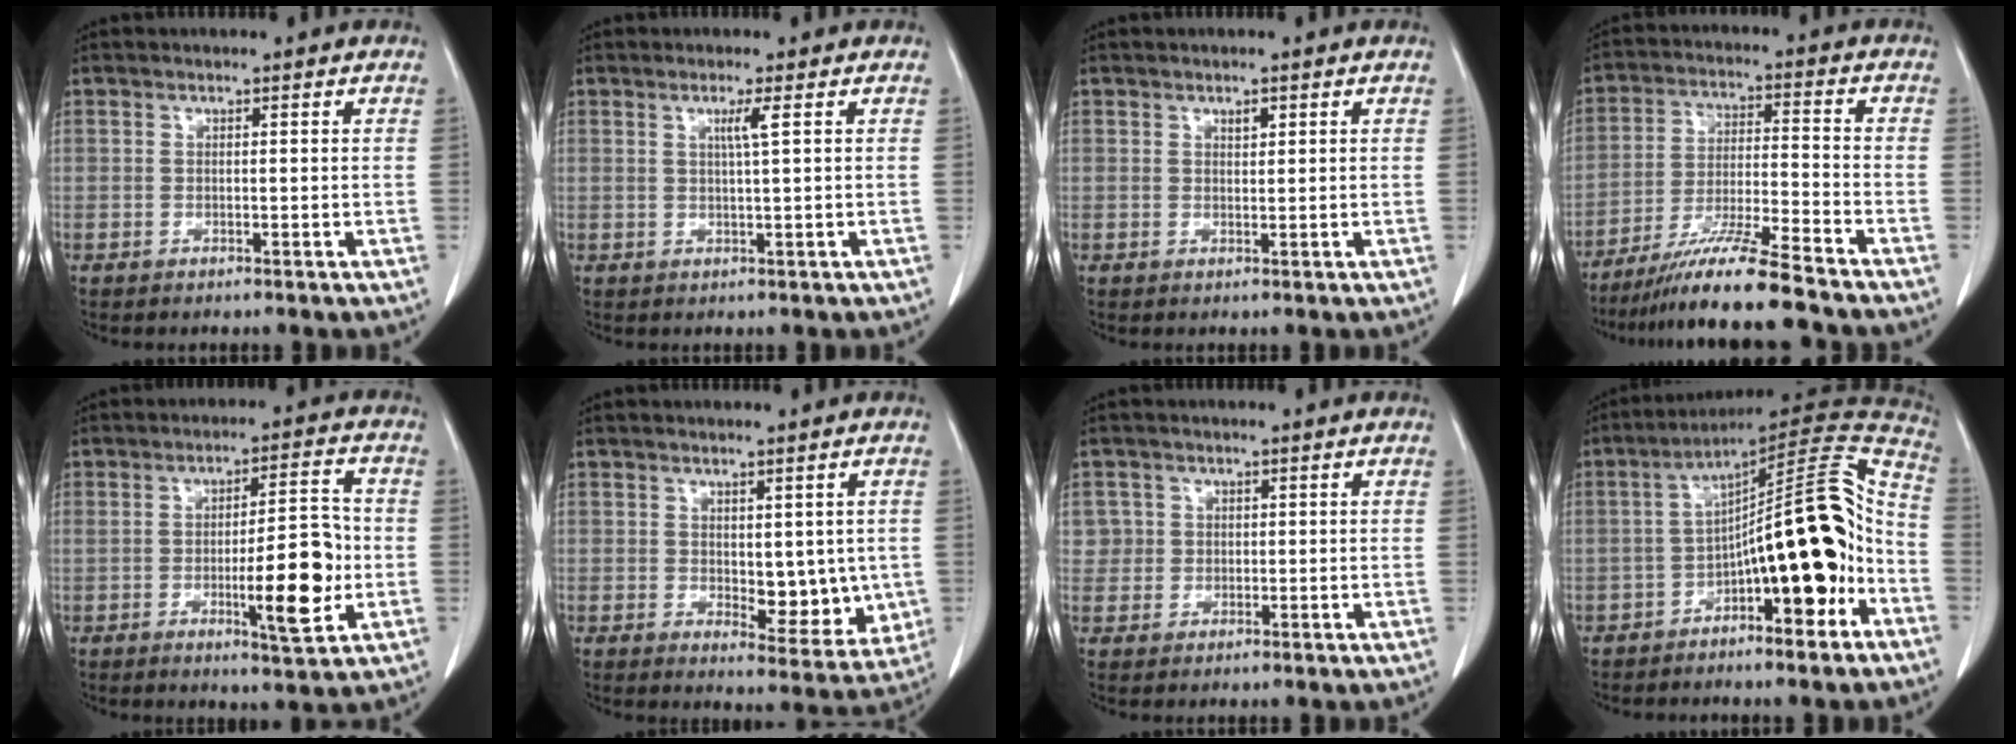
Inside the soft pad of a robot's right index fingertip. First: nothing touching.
{"total": 2.1, "force": [0.7, -0.5, 1.9], "torque": [-0.036, -0.004, 0.014]}
{"total": 1.1, "force": [0.6, 0.5, 0.7], "torque": [-0.010, -0.003, 0.009]}
{"total": 12.3, "force": [-10.2, -1.3, 6.7], "torque": [-0.116, -0.023, -0.182]}
{"total": 10.1, "force": [-2.0, 1.9, 9.7], "torque": [-0.136, 0.003, -0.027]}
{"total": 7.9, "force": [-0.1, 4.0, 6.8], "torque": [-0.067, -0.013, 0.011]}
{"total": 2.6, "force": [0.6, 2.5, -0.3], "torque": [0.026, 0.005, 0.005]}
{"total": 18.8, "force": [-5.1, 4.3, 17.6], "torque": [-0.258, 0.041, -0.067]}